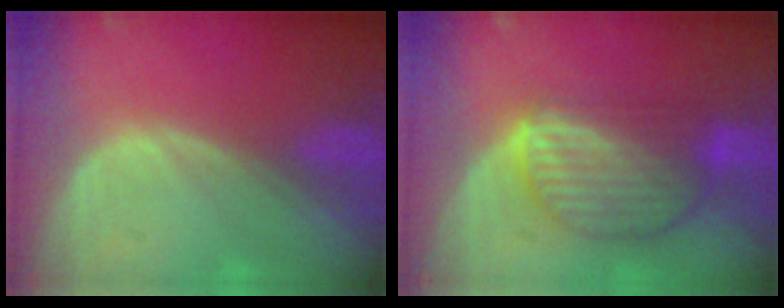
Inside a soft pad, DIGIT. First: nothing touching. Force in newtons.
{"total": 9.0, "press": 7.8, "slide": 4.6}